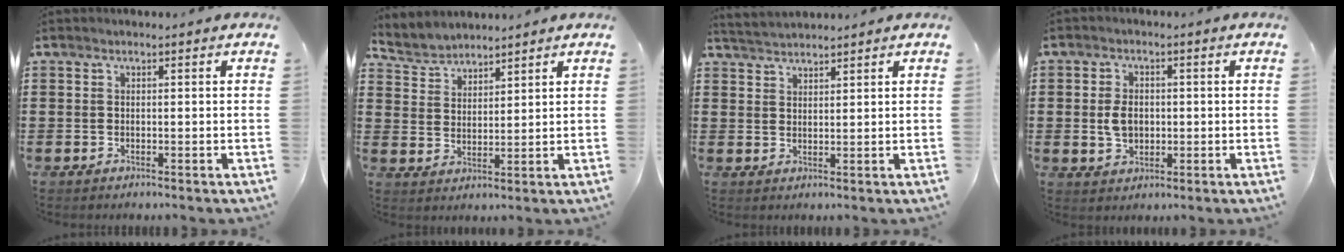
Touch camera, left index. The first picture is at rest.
{"total": 3.8, "force": [3.6, 1.2, -0.2], "torque": [-0.015, -0.008, 0.066]}
{"total": 2.5, "force": [2.5, 0.1, -0.1], "torque": [-0.007, -0.002, 0.049]}
{"total": 4.2, "force": [-0.1, 2.9, 3.1], "torque": [-0.062, 0.003, -0.006]}